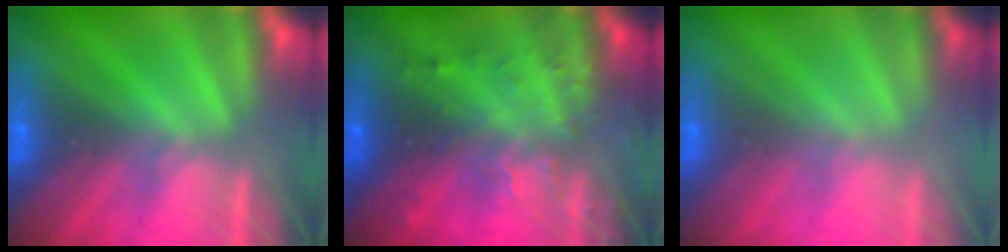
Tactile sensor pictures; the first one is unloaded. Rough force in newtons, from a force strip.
{"total": 4.7}
{"total": 2.7}